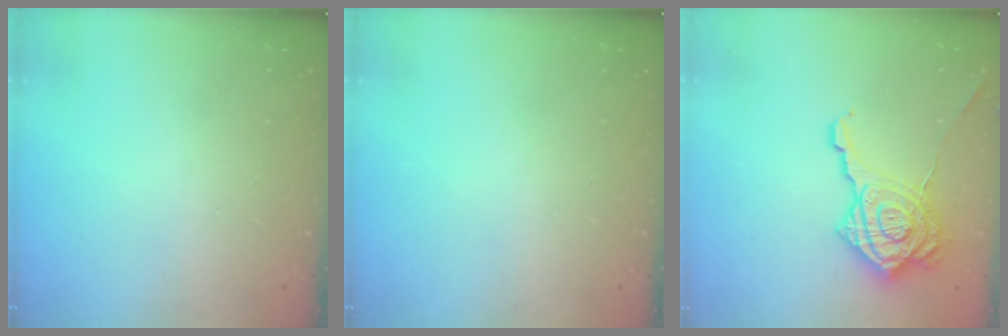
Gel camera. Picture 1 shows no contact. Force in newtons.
{"total": 0.0}
{"total": 22.9, "press": 22.9, "slide": 1.3}